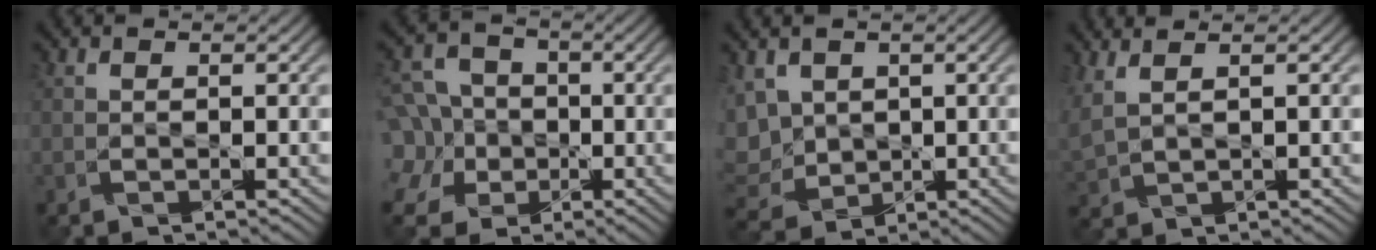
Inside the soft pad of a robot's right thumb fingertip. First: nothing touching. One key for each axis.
{"total": 10.9, "fx": -2.8, "fy": 9.3, "fz": 5.0, "tx": -0.157, "ty": -0.010, "tz": -0.072}
{"total": 6.5, "fx": 1.2, "fy": 4.9, "fz": 4.0, "tx": -0.151, "ty": 0.006, "tz": 0.024}
{"total": 3.2, "fx": 2.3, "fy": 0.7, "fz": 2.1, "tx": -0.076, "ty": 0.008, "tz": 0.055}